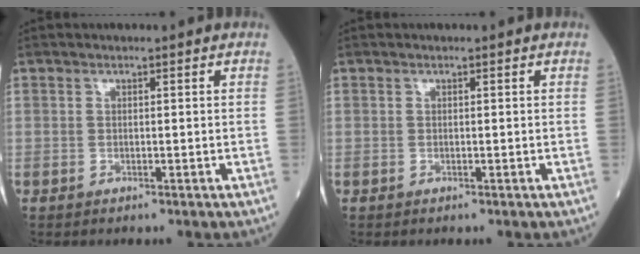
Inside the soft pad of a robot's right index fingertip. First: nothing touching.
{"total": 0.0}